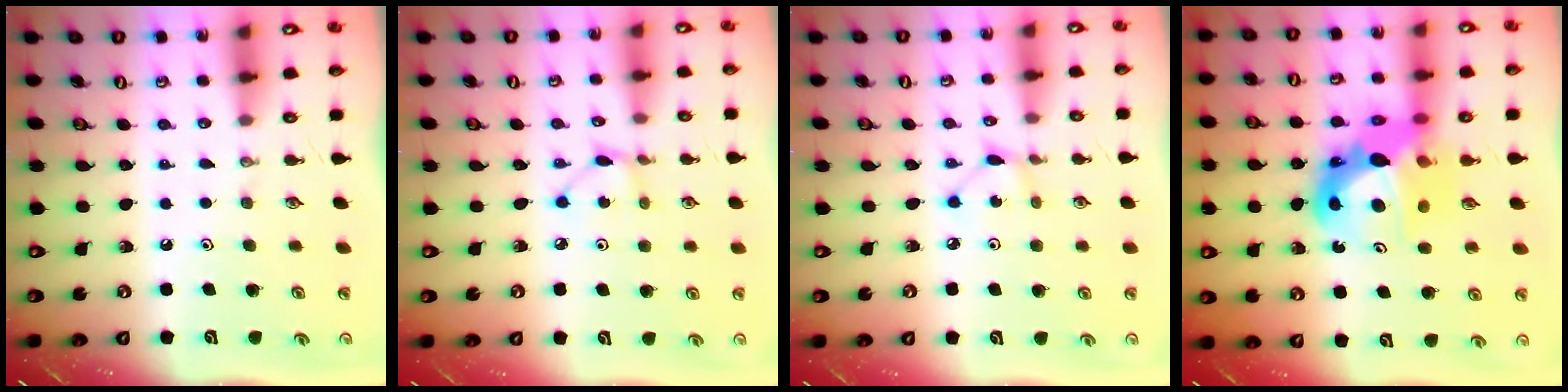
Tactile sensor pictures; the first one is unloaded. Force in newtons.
{"total": 4.2, "press": 4.2, "slide": 0.3}
{"total": 2.3, "press": 2.3, "slide": 0.1}
{"total": 16.3, "press": 16.2, "slide": 1.3}